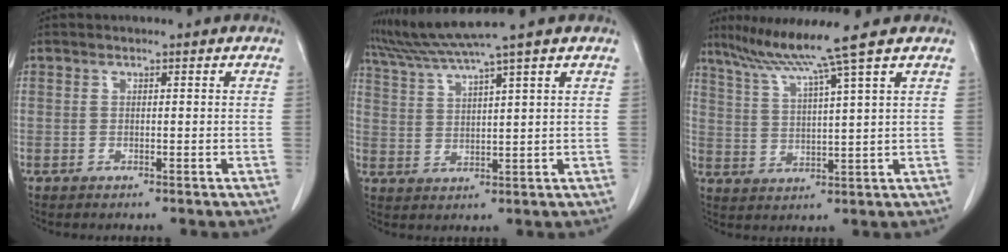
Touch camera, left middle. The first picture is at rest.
{"total": 6.8, "force": [5.9, -2.2, 2.7], "torque": [-0.061, 0.004, 0.117]}
{"total": 9.0, "force": [6.7, -2.3, 5.5], "torque": [-0.098, 0.005, 0.120]}